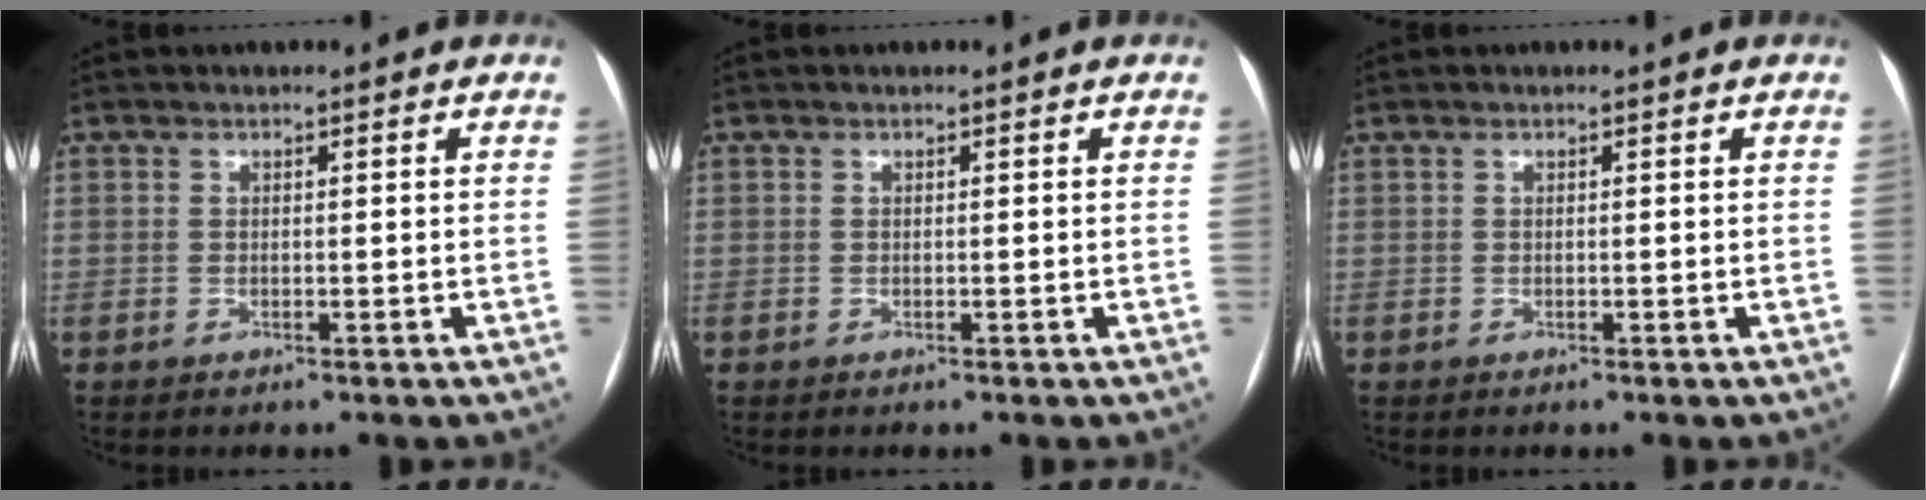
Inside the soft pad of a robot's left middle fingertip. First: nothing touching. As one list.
[{"total": 0.0}, {"total": 0.0}]